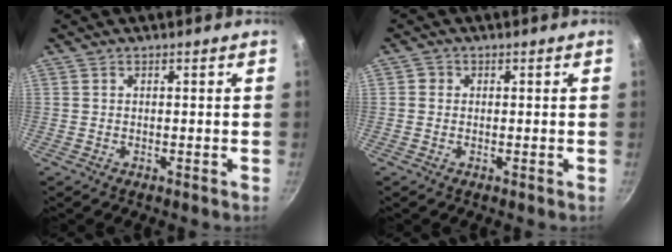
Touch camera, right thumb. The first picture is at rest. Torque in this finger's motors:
{"motor_torque": [0.19, 0.15, 0.37, 0.10, -0.02]}